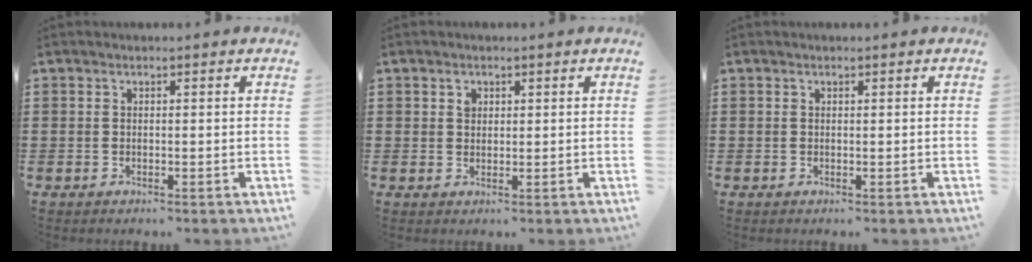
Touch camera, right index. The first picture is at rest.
{"total": 1.4, "force": [0.6, 1.0, 0.6], "torque": [-0.005, 0.000, 0.011]}
{"total": 0.0}